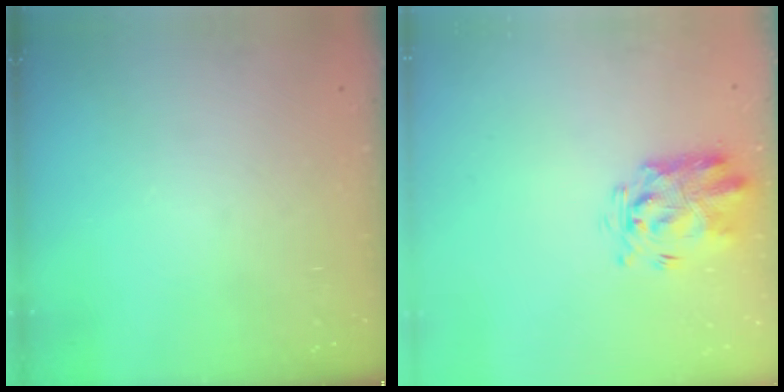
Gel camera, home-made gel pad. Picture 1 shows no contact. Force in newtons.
{"total": 3.0, "press": 2.9, "slide": 1.0}